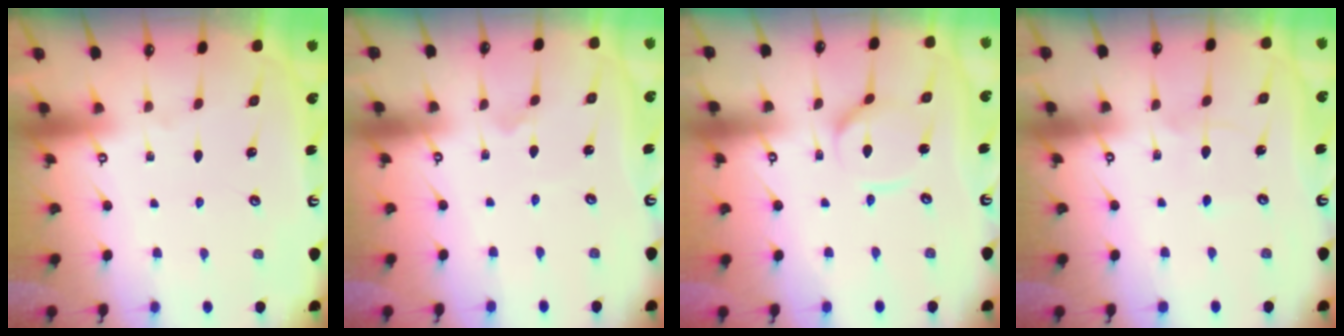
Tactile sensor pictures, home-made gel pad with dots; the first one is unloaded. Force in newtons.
{"total": 1.7, "press": 1.7, "slide": 0.1}
{"total": 6.4, "press": 6.3, "slide": 0.6}
{"total": 4.4, "press": 4.4, "slide": 0.1}